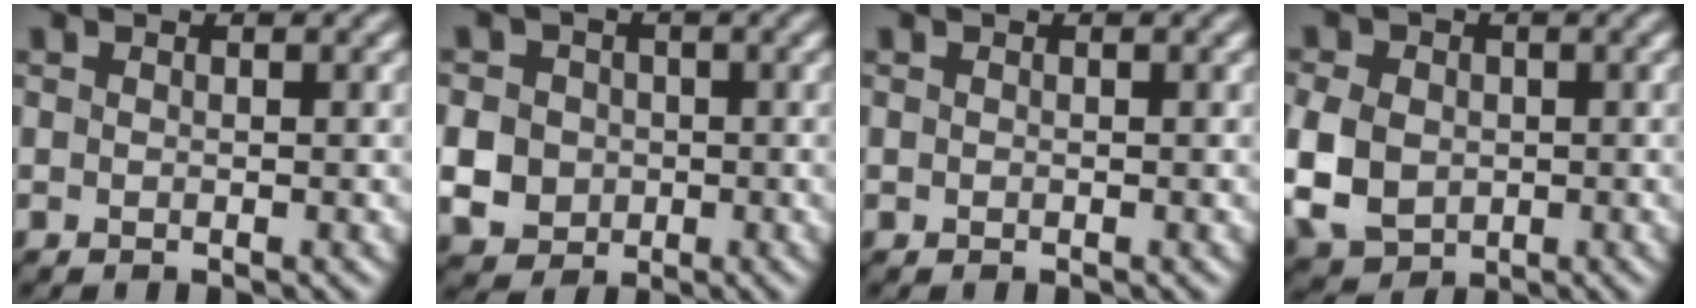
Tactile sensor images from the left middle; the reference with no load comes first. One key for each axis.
{"total": 4.8, "fx": -0.6, "fy": 4.5, "fz": 1.5, "tx": -0.031, "ty": 0.006, "tz": -0.027}
{"total": 0.6, "fx": 0.3, "fy": -0.2, "fz": -0.5, "tx": 0.012, "ty": 0.006, "tz": 0.006}
{"total": 6.6, "fx": -0.6, "fy": 5.4, "fz": 3.7, "tx": -0.095, "ty": 0.002, "tz": -0.015}